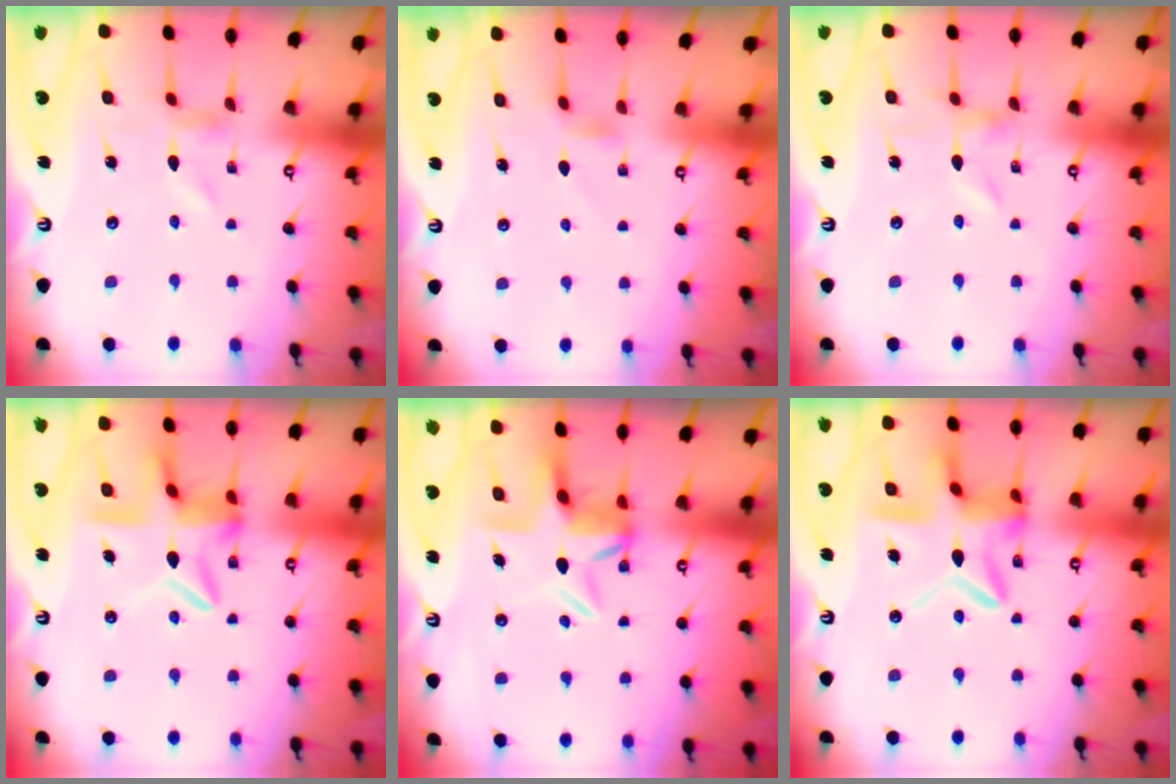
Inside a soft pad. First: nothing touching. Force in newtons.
{"total": 2.7, "press": 2.6, "slide": 0.4}
{"total": 0.0}
{"total": 11.2, "press": 11.2, "slide": 1.1}
{"total": 7.0, "press": 7.0, "slide": 0.7}
{"total": 13.9, "press": 13.8, "slide": 0.9}